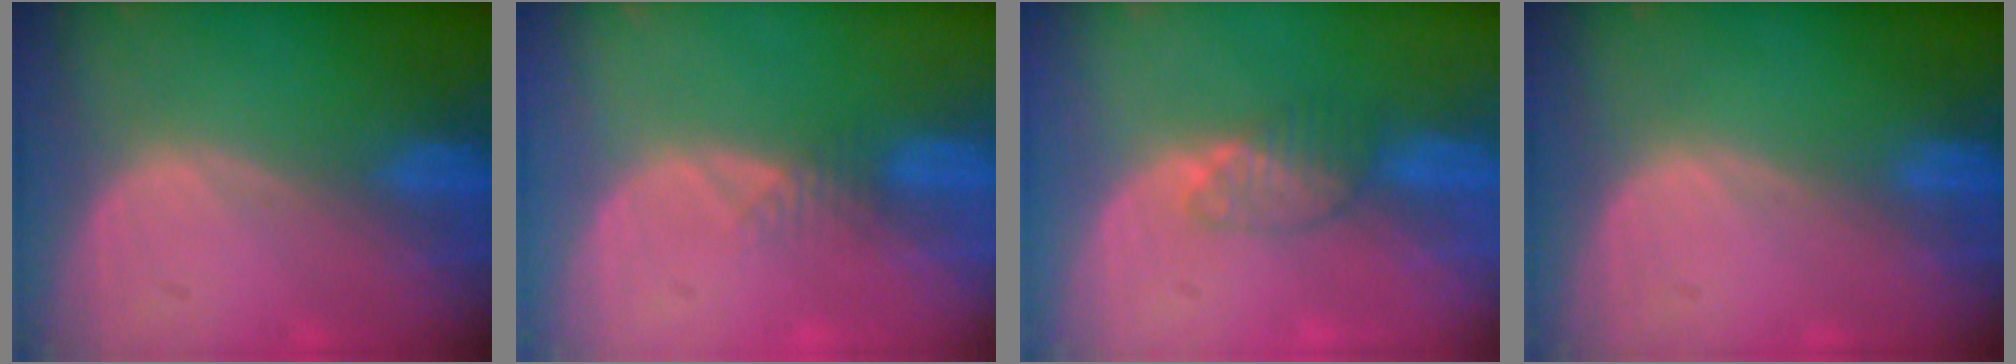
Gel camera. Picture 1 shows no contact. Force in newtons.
{"total": 1.6, "press": 1.4, "slide": 0.9}
{"total": 3.5, "press": 3.2, "slide": 1.4}
{"total": 0.0}